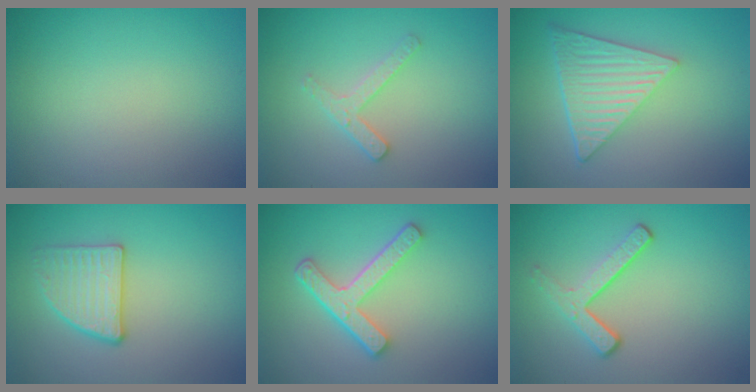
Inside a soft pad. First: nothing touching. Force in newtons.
{"total": 1.9, "press": 1.8, "slide": 0.4}
{"total": 6.4, "press": 4.4, "slide": 4.7}
{"total": 2.8, "press": 2.7, "slide": 0.6}
{"total": 4.2, "press": 3.1, "slide": 2.8}
{"total": 3.3, "press": 2.3, "slide": 2.3}